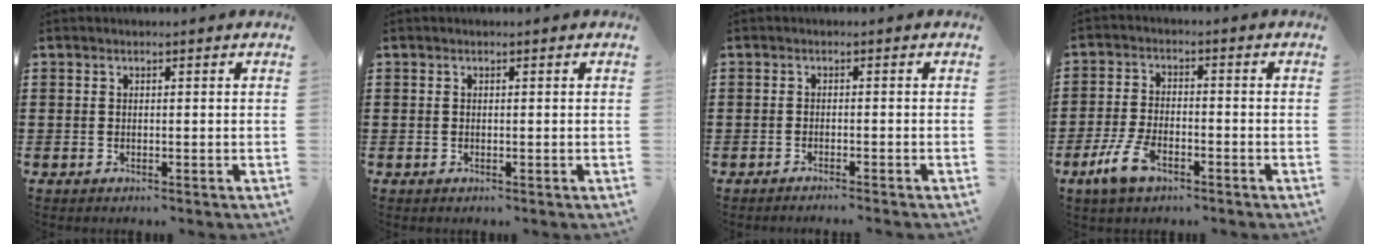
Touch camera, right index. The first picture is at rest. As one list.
[{"total": 0.0}, {"total": 1.1, "force": [-1.0, -0.3, 0.2], "torque": [-0.005, -0.001, -0.019]}, {"total": 5.9, "force": [-3.3, 2.5, 4.2], "torque": [-0.103, -0.004, -0.067]}]